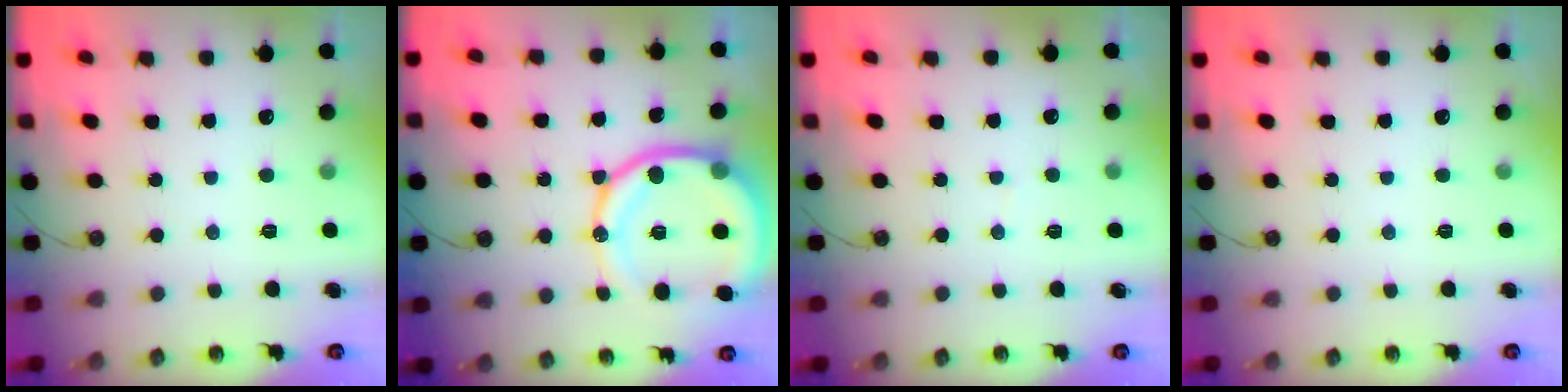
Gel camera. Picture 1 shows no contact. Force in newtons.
{"total": 18.4, "press": 18.2, "slide": 2.3}
{"total": 1.9, "press": 1.9, "slide": 0.2}
{"total": 0.0}